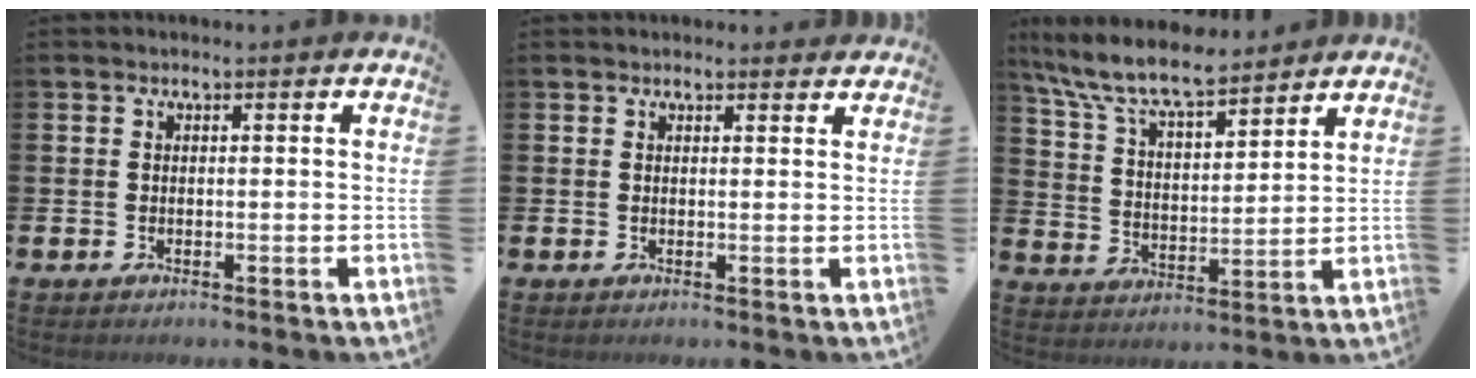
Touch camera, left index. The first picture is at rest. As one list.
[{"total": 0.9, "force": [0.9, 0.2, 0.1], "torque": [0.003, 0.001, 0.016]}, {"total": 8.8, "force": [8.0, 1.7, 3.4], "torque": [-0.102, -0.038, 0.144]}]